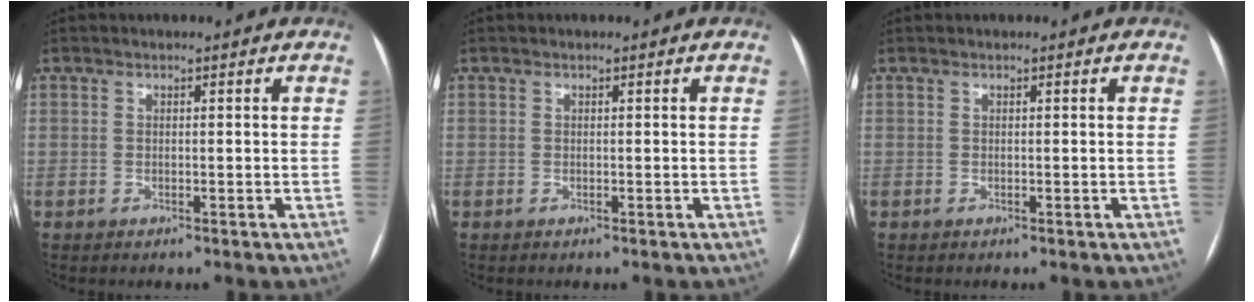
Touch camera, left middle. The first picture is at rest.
{"total": 0.0}
{"total": 0.0}